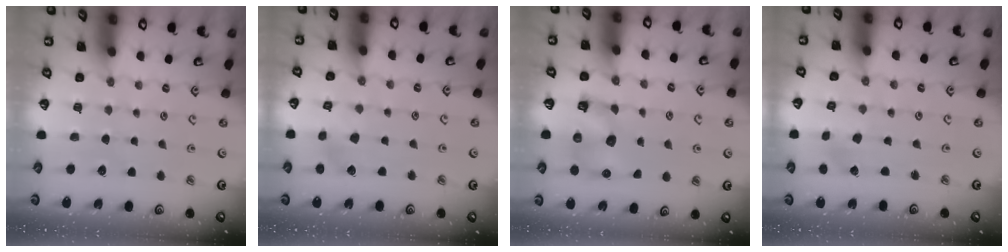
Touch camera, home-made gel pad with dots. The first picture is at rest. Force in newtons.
{"total": 4.6, "press": 4.6, "slide": 0.5}
{"total": 7.0, "press": 7.0, "slide": 0.1}
{"total": 0.9, "press": 0.9, "slide": 0.2}